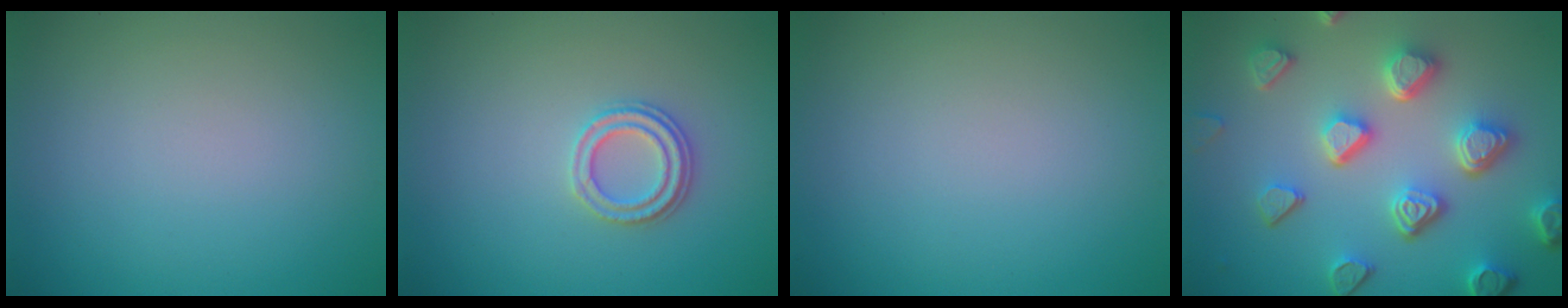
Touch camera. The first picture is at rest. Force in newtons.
{"total": 2.3, "press": 2.2, "slide": 0.8}
{"total": 0.0}
{"total": 6.7, "press": 5.4, "slide": 4.1}